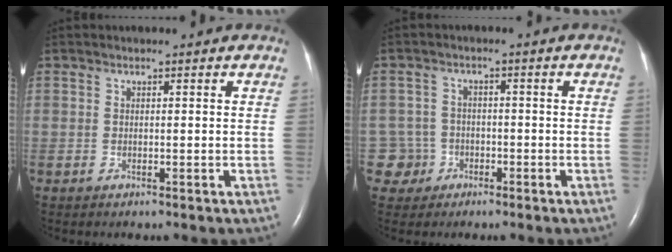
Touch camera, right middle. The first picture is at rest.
{"total": 4.3, "force": [-1.9, 3.8, -0.7], "torque": [0.021, 0.015, -0.034]}